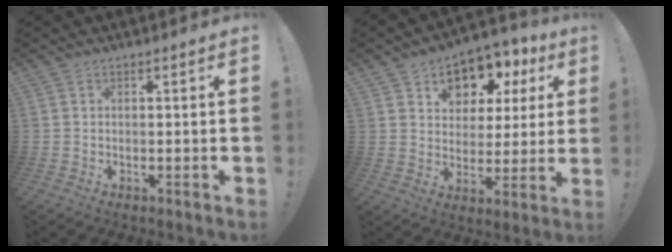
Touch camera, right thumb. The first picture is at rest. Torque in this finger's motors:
{"motor_torque": [0.83, 2.69, 0.91, 0.05, 0.02]}